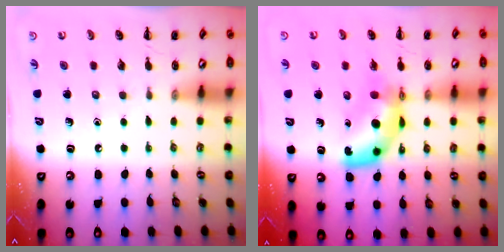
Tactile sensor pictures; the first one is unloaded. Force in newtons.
{"total": 8.6, "press": 8.4, "slide": 1.7}